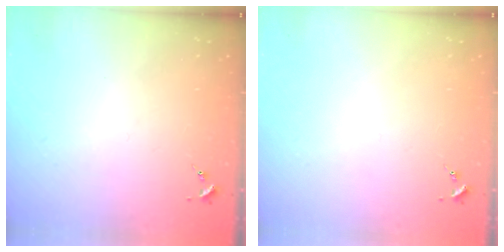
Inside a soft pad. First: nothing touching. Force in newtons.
{"total": 0.0}